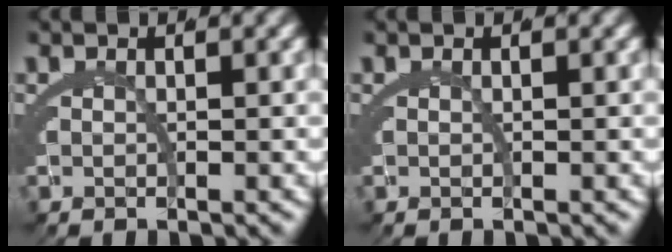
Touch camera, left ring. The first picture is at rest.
{"total": 0.0}